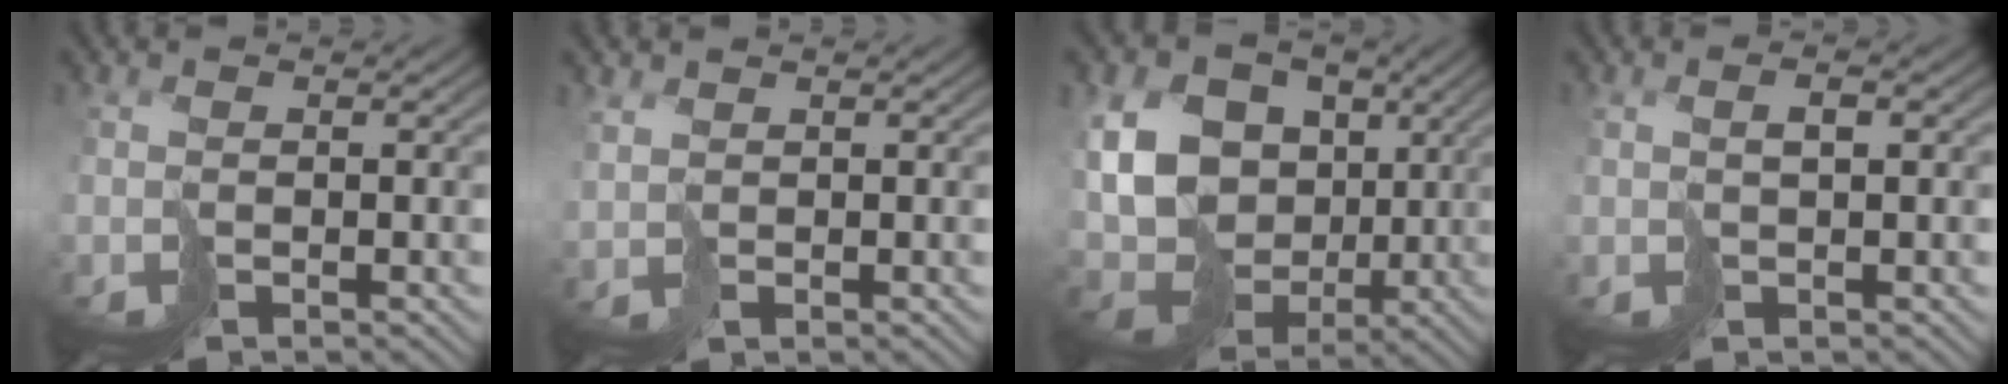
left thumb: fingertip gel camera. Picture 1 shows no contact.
{"total": 1.7, "force": [1.6, 0.7, -0.2], "torque": [-0.001, 0.000, 0.038]}
{"total": 16.0, "force": [1.3, 13.0, 9.2], "torque": [-0.232, -0.001, 0.030]}
{"total": 1.5, "force": [0.7, 0.3, 1.3], "torque": [-0.023, 0.004, 0.016]}